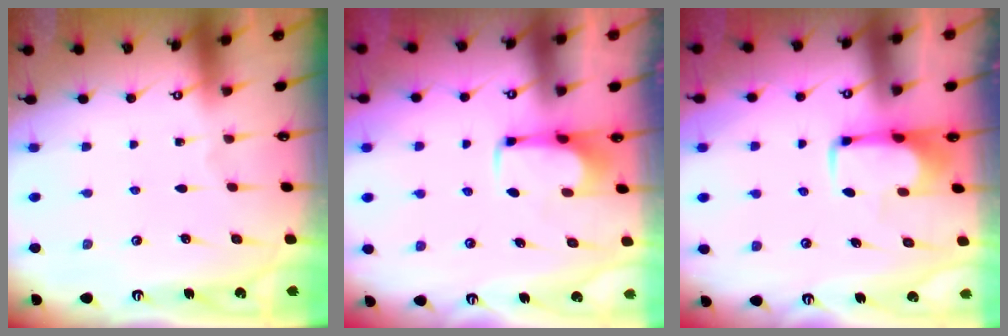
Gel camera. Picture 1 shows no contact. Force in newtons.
{"total": 2.0, "press": 2.0, "slide": 0.4}
{"total": 1.8, "press": 1.8, "slide": 0.5}